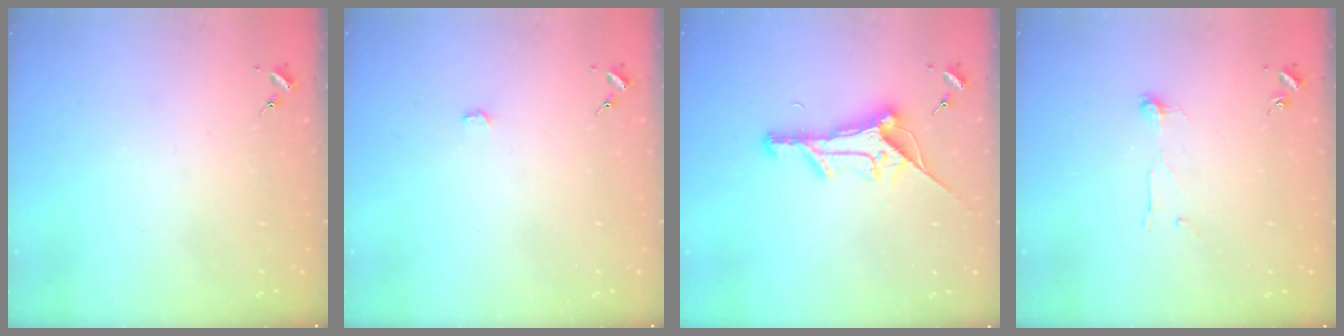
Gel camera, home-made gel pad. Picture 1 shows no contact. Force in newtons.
{"total": 1.9, "press": 1.9, "slide": 0.2}
{"total": 15.9, "press": 15.9, "slide": 0.7}
{"total": 3.6, "press": 3.6, "slide": 0.3}